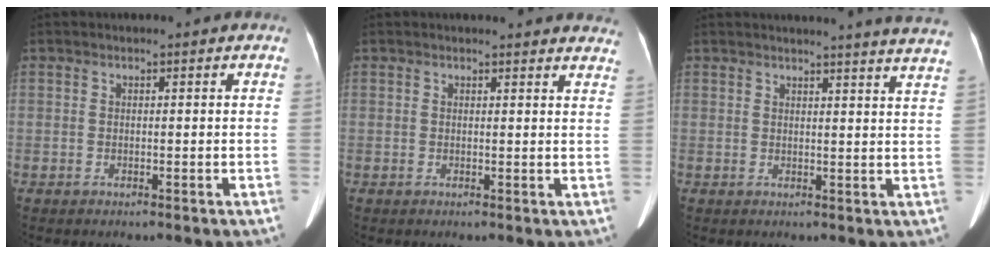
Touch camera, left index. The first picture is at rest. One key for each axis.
{"total": 11.4, "fx": 11.0, "fy": 2.0, "fz": 2.2, "tx": 0.006, "ty": -0.029, "tz": 0.094}
{"total": 14.7, "fx": 13.9, "fy": -1.0, "fz": 4.4, "tx": -0.056, "ty": -0.065, "tz": 0.143}